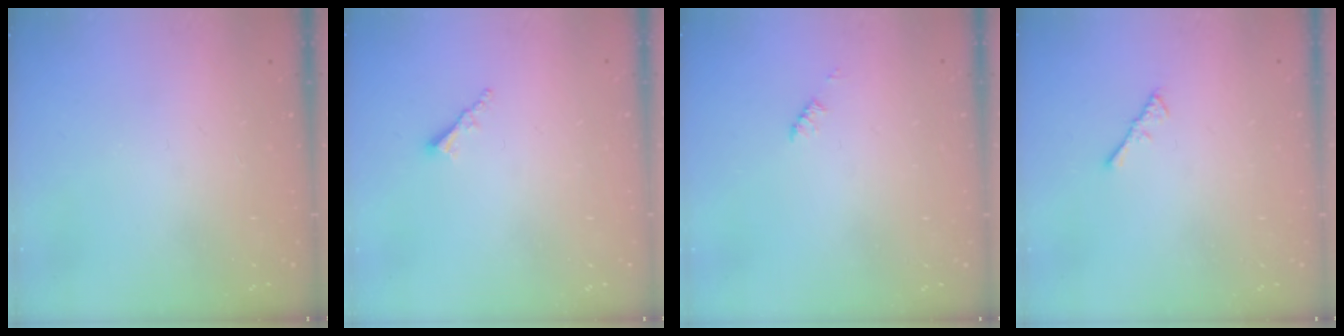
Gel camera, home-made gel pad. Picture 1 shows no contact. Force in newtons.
{"total": 1.7, "press": 1.7, "slide": 0.3}
{"total": 1.2, "press": 1.2, "slide": 0.2}
{"total": 2.2, "press": 2.1, "slide": 0.5}